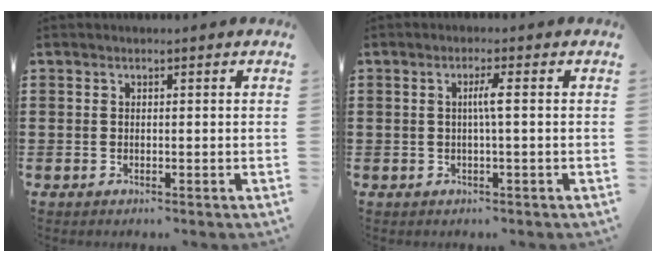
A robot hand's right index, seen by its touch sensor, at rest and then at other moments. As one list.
[{"total": 2.3, "force": [0.0, -0.2, 2.3], "torque": [-0.044, -0.004, -0.005]}]